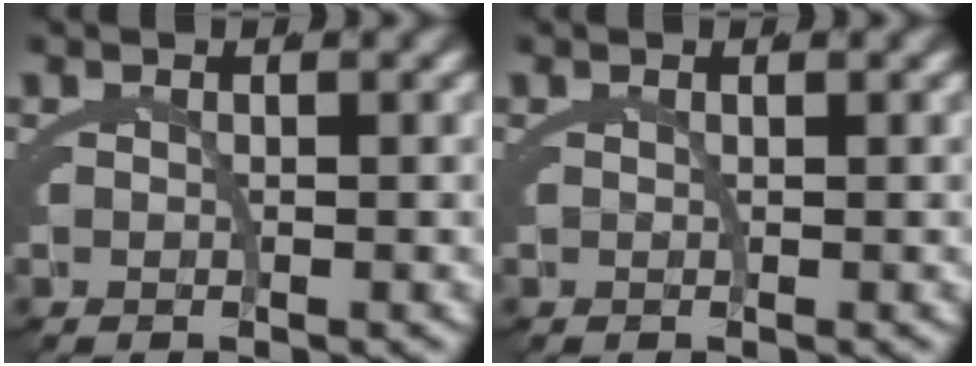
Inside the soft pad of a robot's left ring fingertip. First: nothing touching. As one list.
[{"total": 0.0}]